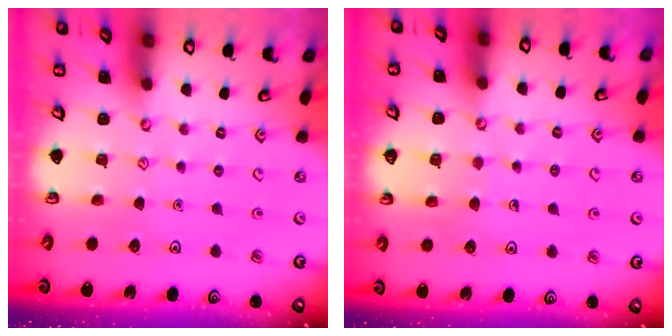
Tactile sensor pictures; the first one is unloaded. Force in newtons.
{"total": 4.8, "press": 4.8, "slide": 0.4}